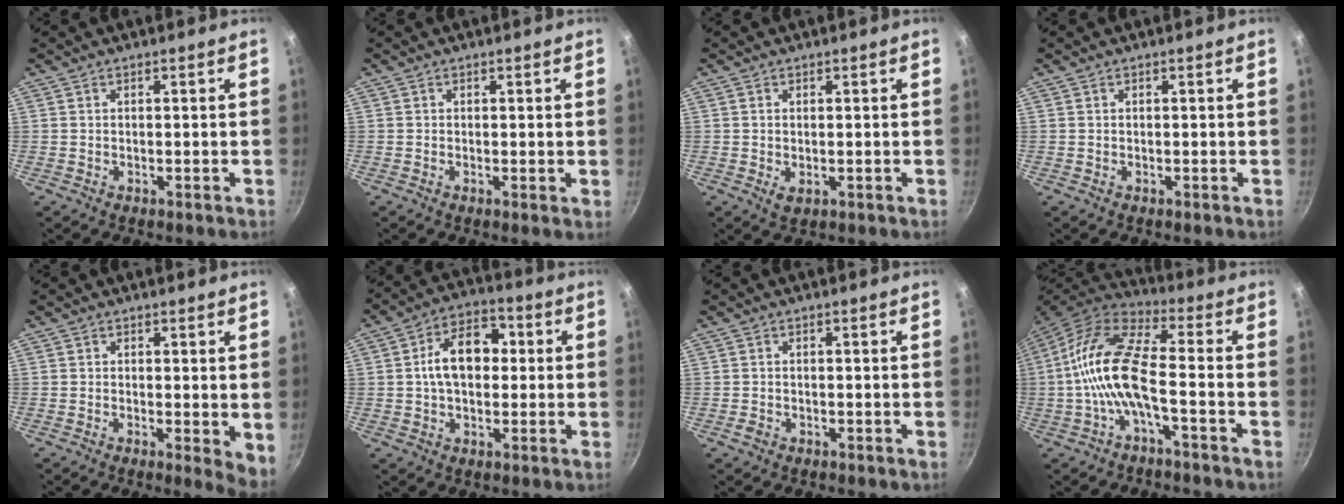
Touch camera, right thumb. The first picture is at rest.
{"total": 0.6, "force": [0.1, 0.2, 0.6], "torque": [-0.008, -0.006, -0.002]}
{"total": 1.9, "force": [-0.1, 1.2, 1.5], "torque": [-0.025, -0.005, 0.000]}
{"total": 0.0}
{"total": 4.3, "force": [-0.1, 1.5, 4.0], "torque": [-0.050, -0.011, -0.003]}
{"total": 11.4, "force": [1.0, 7.7, 8.4], "torque": [-0.103, 0.027, 0.001]}
{"total": 1.2, "force": [-0.7, 0.9, 0.5], "torque": [-0.013, 0.003, -0.011]}
{"total": 13.4, "force": [-3.0, 4.8, 12.2], "torque": [-0.252, 0.040, -0.073]}